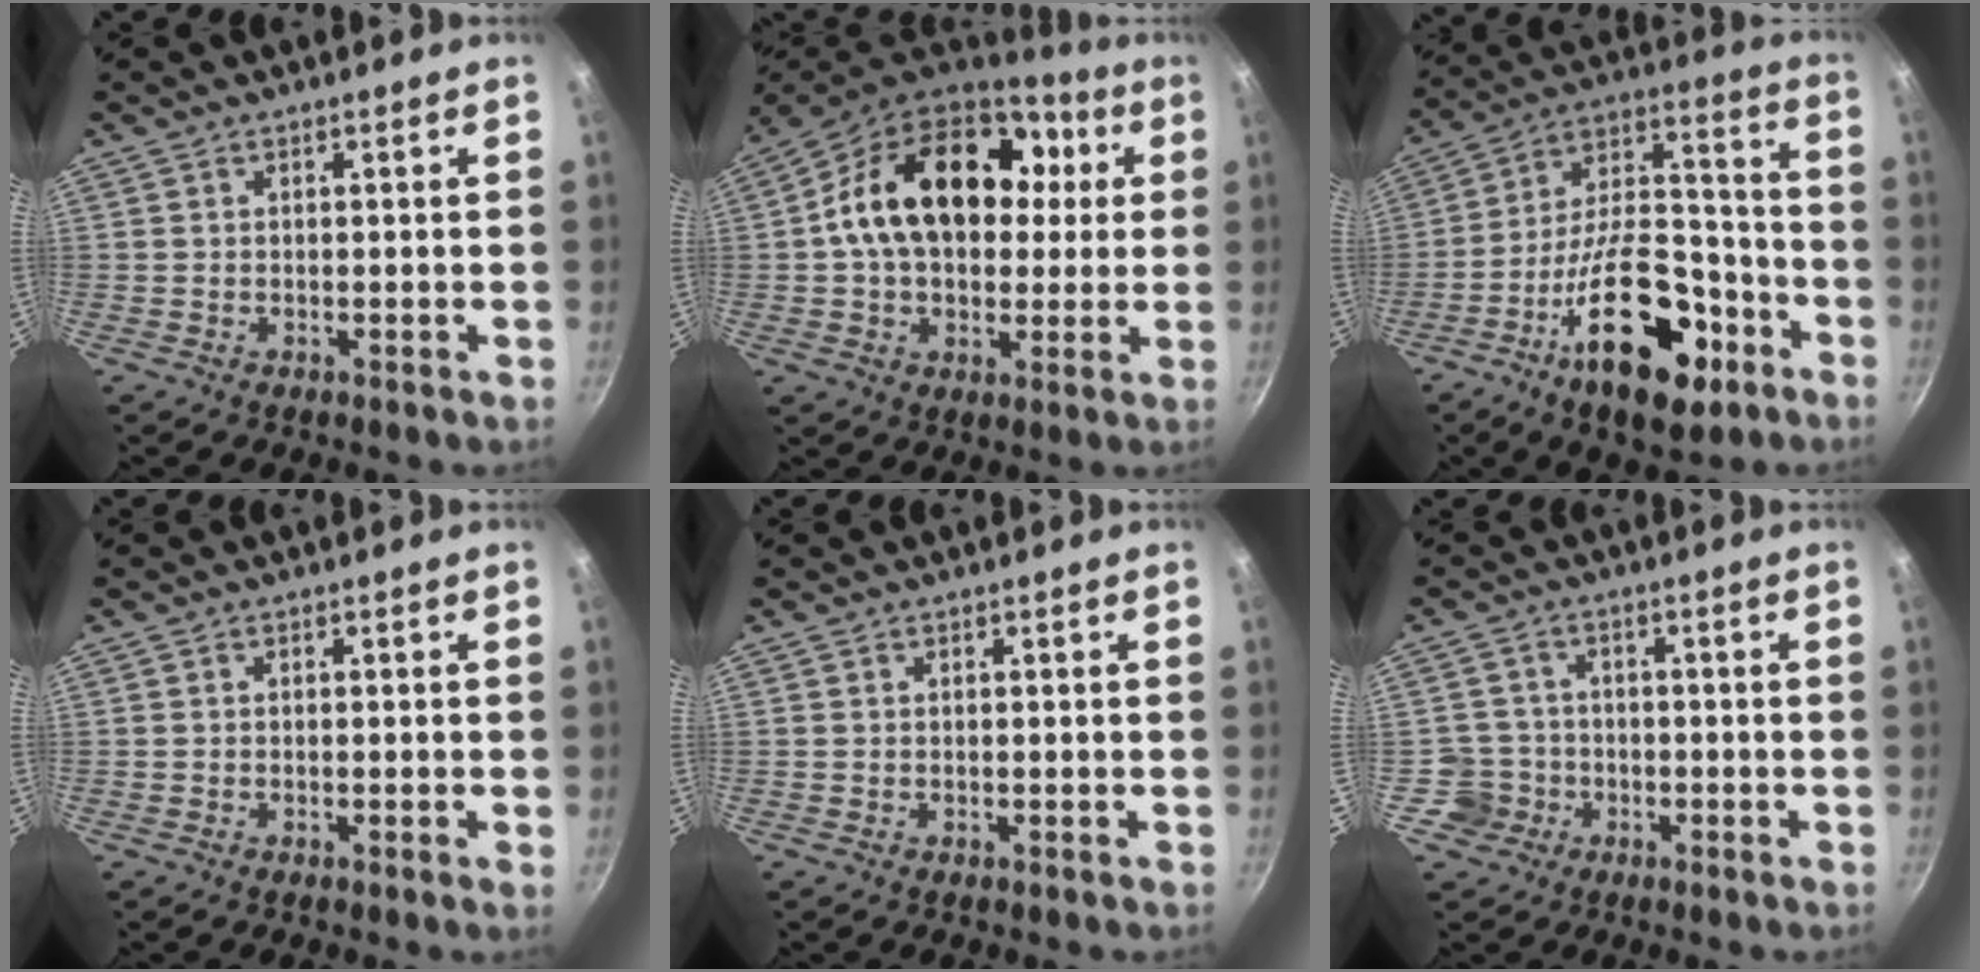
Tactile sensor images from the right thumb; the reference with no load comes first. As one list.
[{"total": 23.8, "force": [4.4, 16.3, 16.8], "torque": [-0.258, 0.027, 0.063]}, {"total": 22.9, "force": [-10.9, 10.8, 17.0], "torque": [-0.236, 0.072, -0.175]}, {"total": 0.8, "force": [-0.2, -0.2, 0.7], "torque": [-0.013, -0.004, -0.004]}, {"total": 0.0}, {"total": 4.9, "force": [-1.7, 4.6, 0.0], "torque": [0.028, 0.028, -0.032]}]